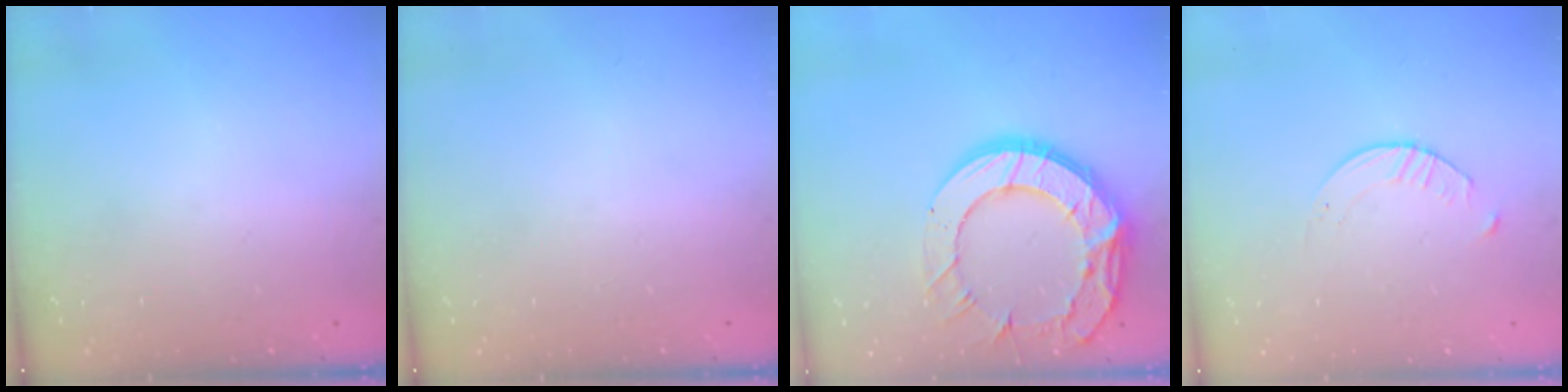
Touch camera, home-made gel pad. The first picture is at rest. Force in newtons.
{"total": 0.0}
{"total": 18.8, "press": 18.7, "slide": 1.6}
{"total": 2.8, "press": 2.7, "slide": 0.3}